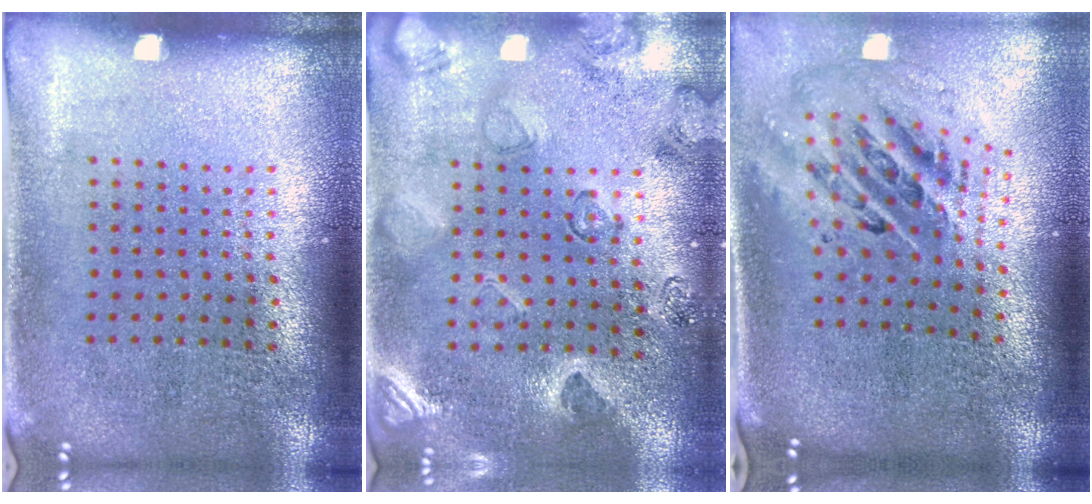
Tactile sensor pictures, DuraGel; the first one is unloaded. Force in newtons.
{"total": 2.2, "press": 1.8, "slide": 1.3}
{"total": 2.1, "press": 1.6, "slide": 1.4}